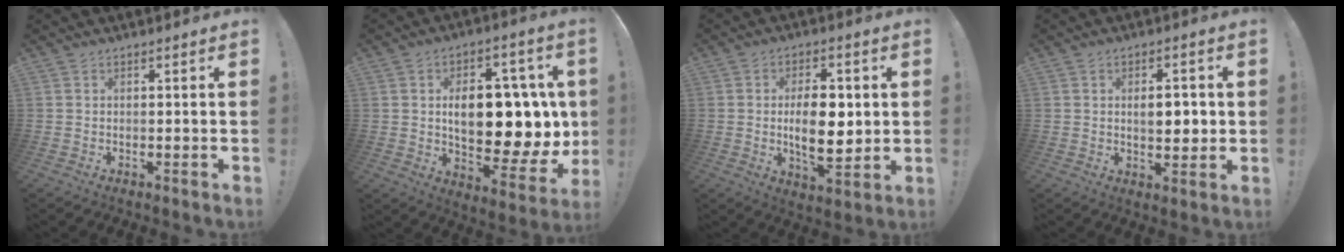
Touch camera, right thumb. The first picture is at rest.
{"total": 19.2, "force": [1.7, 10.4, 16.0], "torque": [-0.234, -0.011, 0.032]}
{"total": 12.9, "force": [0.5, 6.5, 11.1], "torque": [-0.175, -0.011, 0.000]}
{"total": 5.6, "force": [0.3, 2.9, 4.8], "torque": [-0.060, -0.002, 0.000]}